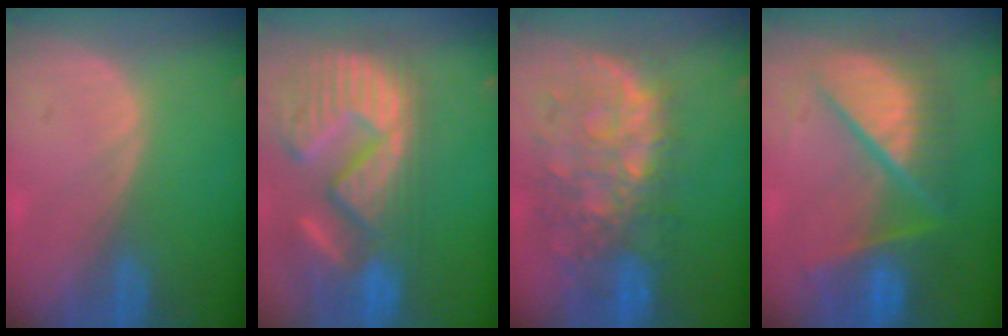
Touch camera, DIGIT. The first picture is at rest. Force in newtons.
{"total": 15.4, "press": 12.7, "slide": 8.7}
{"total": 11.2, "press": 9.8, "slide": 5.6}
{"total": 11.0, "press": 10.9, "slide": 1.4}